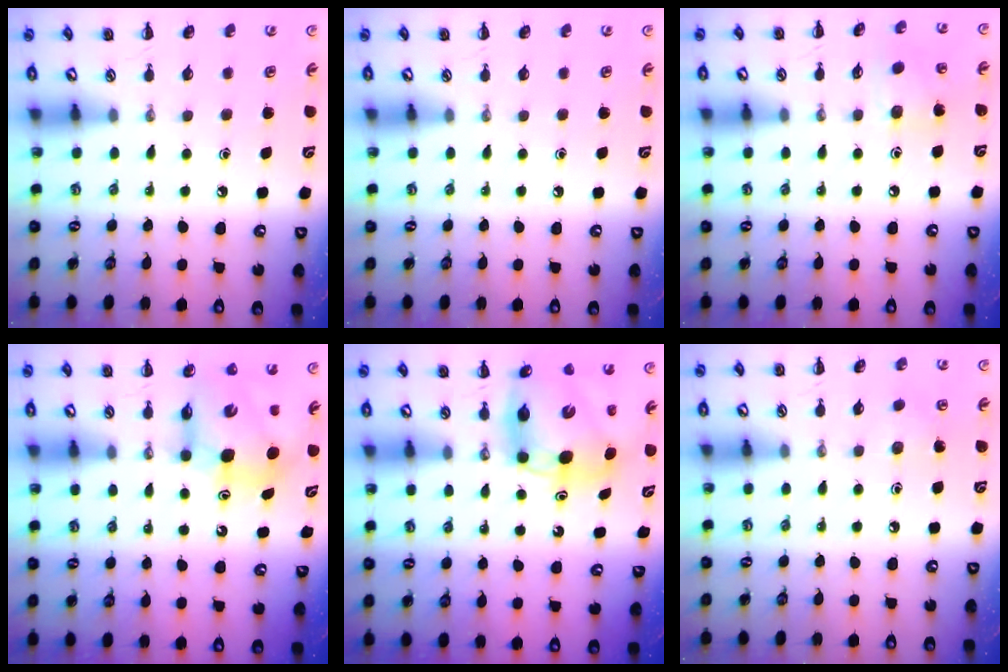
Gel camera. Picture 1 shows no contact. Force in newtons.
{"total": 0.0}
{"total": 6.5, "press": 6.5, "slide": 0.6}
{"total": 8.6, "press": 8.2, "slide": 2.5}
{"total": 7.9, "press": 7.6, "slide": 2.0}
{"total": 4.0, "press": 3.8, "slide": 1.1}